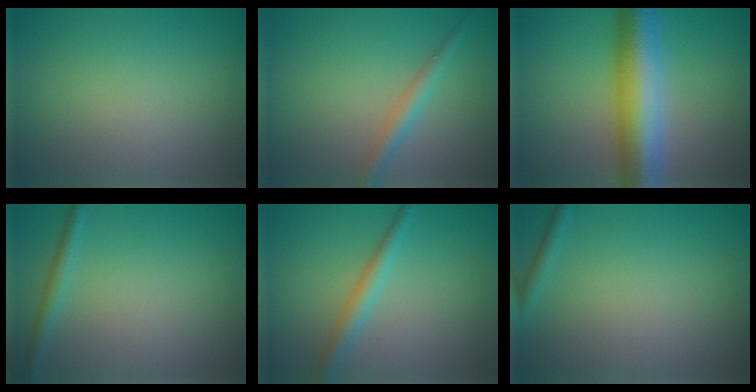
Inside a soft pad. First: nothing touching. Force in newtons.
{"total": 2.1, "press": 2.1, "slide": 0.1}
{"total": 9.8, "press": 9.8, "slide": 0.2}
{"total": 1.6, "press": 1.6, "slide": 0.0}
{"total": 2.3, "press": 2.3, "slide": 0.0}
{"total": 1.2, "press": 1.1, "slide": 0.1}